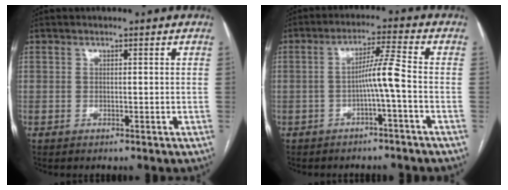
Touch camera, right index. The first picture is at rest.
{"total": 5.0, "force": [-1.4, -0.9, 4.7], "torque": [-0.084, 0.013, -0.023]}